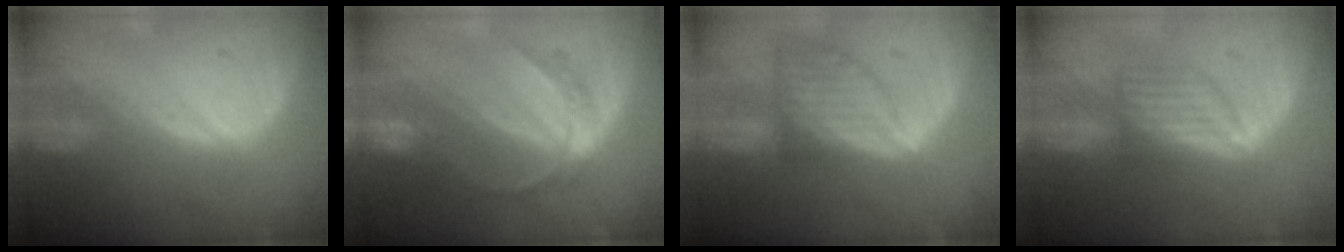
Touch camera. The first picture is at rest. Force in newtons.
{"total": 6.7, "press": 5.8, "slide": 3.4}
{"total": 7.8, "press": 7.1, "slide": 3.3}
{"total": 6.0, "press": 5.6, "slide": 2.2}